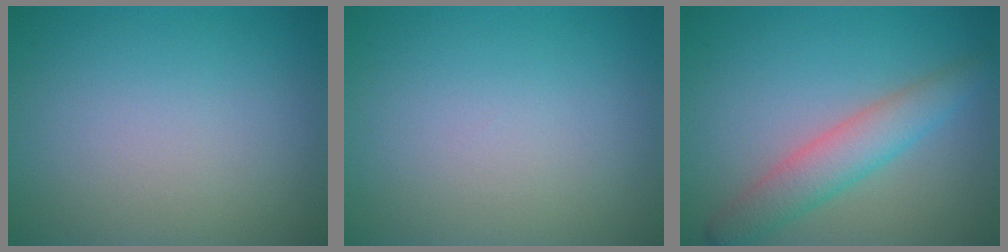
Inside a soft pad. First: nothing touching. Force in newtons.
{"total": 0.0}
{"total": 4.0, "press": 4.0, "slide": 0.1}